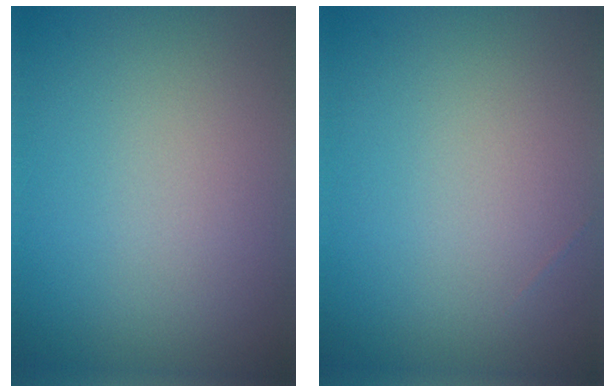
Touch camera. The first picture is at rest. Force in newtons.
{"total": 0.0}